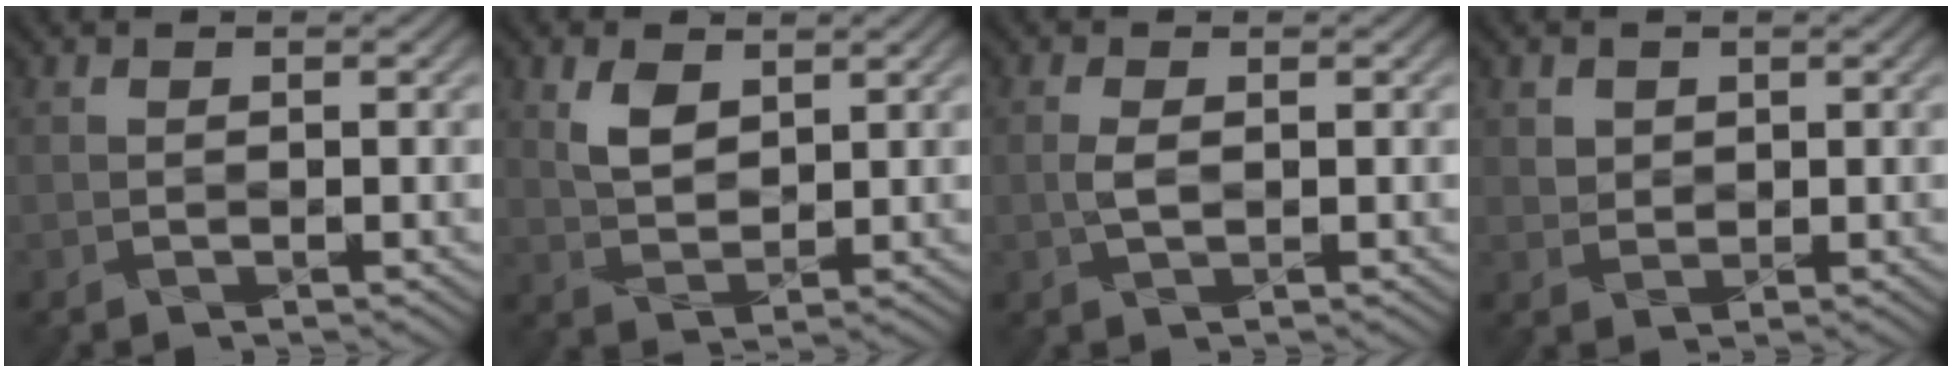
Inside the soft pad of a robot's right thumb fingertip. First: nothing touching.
{"total": 3.3, "force": [2.0, 1.9, 1.9], "torque": [-0.049, -0.007, 0.046]}
{"total": 1.1, "force": [0.0, 0.4, 1.0], "torque": [-0.028, -0.001, 0.001]}
{"total": 1.7, "force": [1.2, 1.1, -0.3], "torque": [0.001, -0.007, 0.028]}